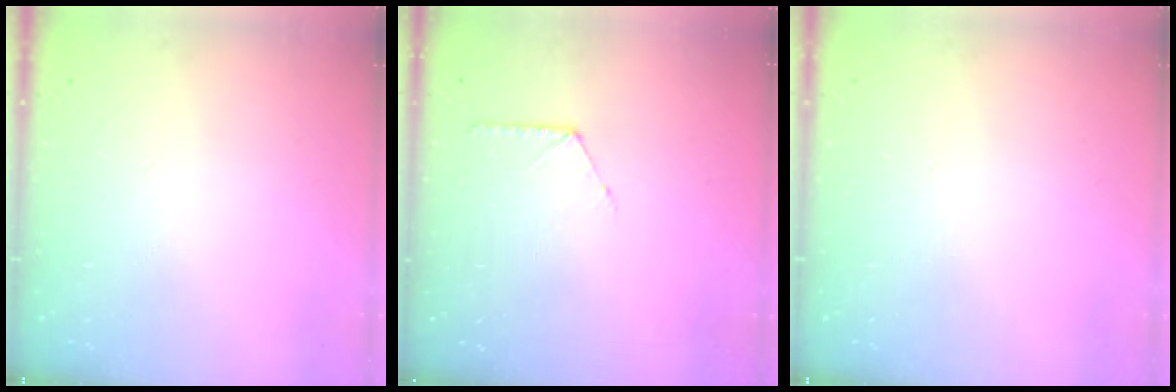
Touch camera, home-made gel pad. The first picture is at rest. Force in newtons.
{"total": 6.2, "press": 6.2, "slide": 0.6}
{"total": 0.0}